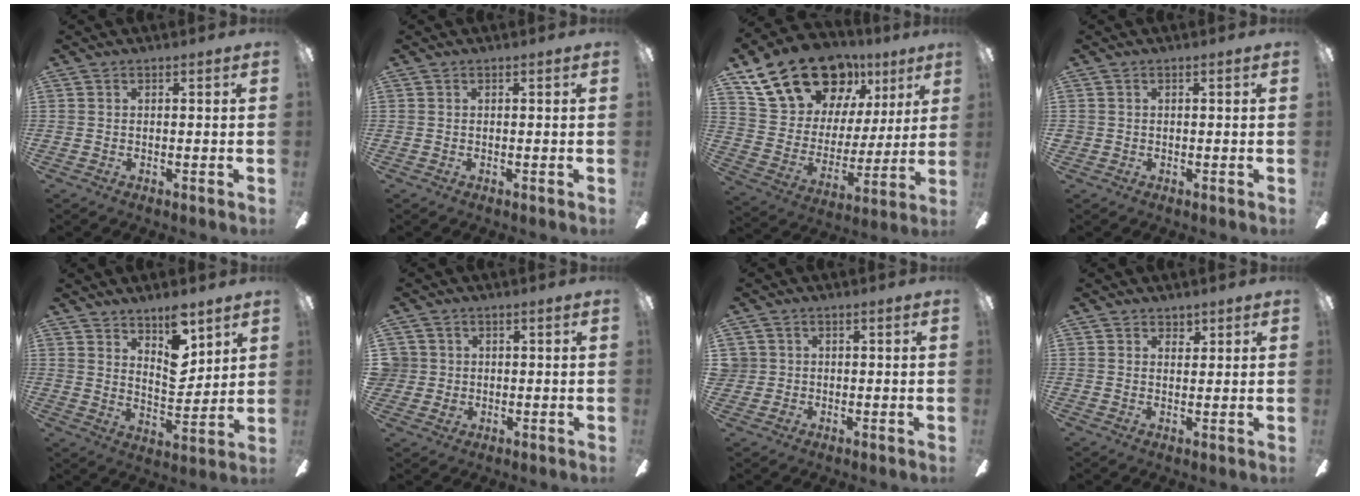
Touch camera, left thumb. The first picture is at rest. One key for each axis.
{"total": 0.0}
{"total": 21.7, "fx": 15.3, "fy": 12.1, "fz": 9.4, "tx": -0.173, "ty": -0.092, "tz": 0.292}
{"total": 0.6, "fx": -0.2, "fy": 0.6, "fz": 0.1, "tx": 0.000, "ty": 0.003, "tz": -0.006}
{"total": 10.7, "fx": 7.4, "fy": 4.9, "fz": 6.0, "tx": -0.073, "ty": -0.051, "tz": 0.131}
{"total": 3.7, "fx": 0.5, "fy": 3.7, "fz": 0.2, "tx": -0.007, "ty": 0.007, "tz": 0.010}
{"total": 2.6, "fx": 0.1, "fy": 2.6, "fz": 0.1, "tx": -0.009, "ty": 0.006, "tz": 0.002}
{"total": 2.5, "fx": 2.1, "fy": 1.4, "fz": 0.0, "tx": 0.011, "ty": -0.010, "tz": 0.037}